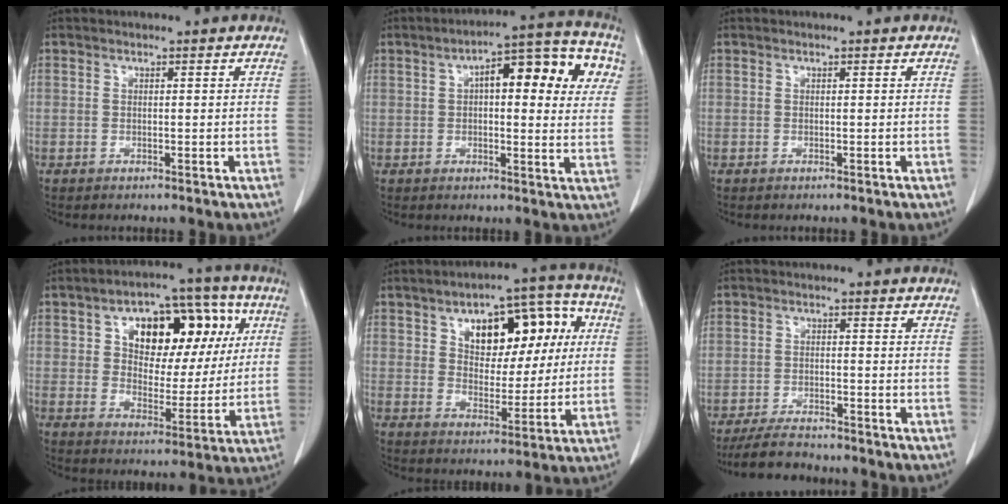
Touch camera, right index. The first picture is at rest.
{"total": 15.3, "force": [4.6, 5.0, 13.7], "torque": [-0.176, 0.040, 0.053]}
{"total": 0.0}
{"total": 18.4, "force": [6.0, 10.3, 14.0], "torque": [-0.208, 0.046, 0.094]}
{"total": 14.8, "force": [4.7, 7.9, 11.6], "torque": [-0.155, 0.040, 0.077]}
{"total": 5.7, "force": [-5.3, 1.5, 1.6], "torque": [-0.031, -0.015, -0.091]}